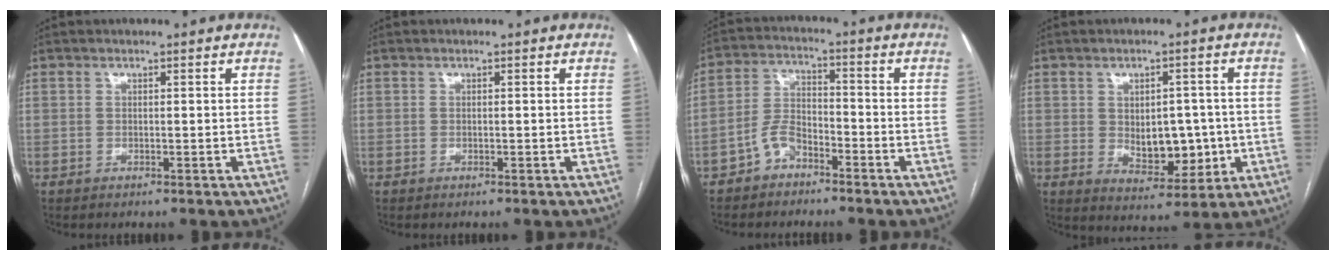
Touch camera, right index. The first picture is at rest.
{"total": 0.0}
{"total": 5.4, "force": [-3.5, 3.0, 2.7], "torque": [-0.061, 0.014, -0.067]}
{"total": 8.5, "force": [-0.6, 5.0, 6.8], "torque": [-0.091, 0.004, 0.005]}